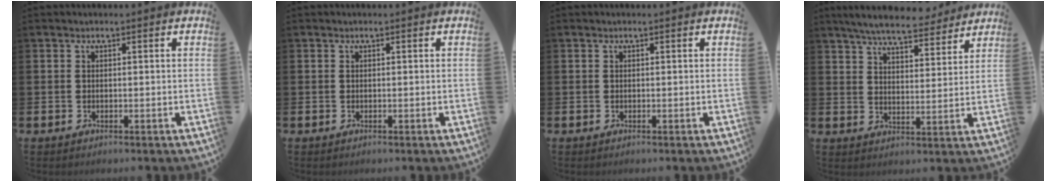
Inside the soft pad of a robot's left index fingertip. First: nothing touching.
{"total": 0.0}
{"total": 0.0}
{"total": 6.9, "force": [6.5, 1.1, 2.0], "torque": [-0.048, -0.037, 0.113]}